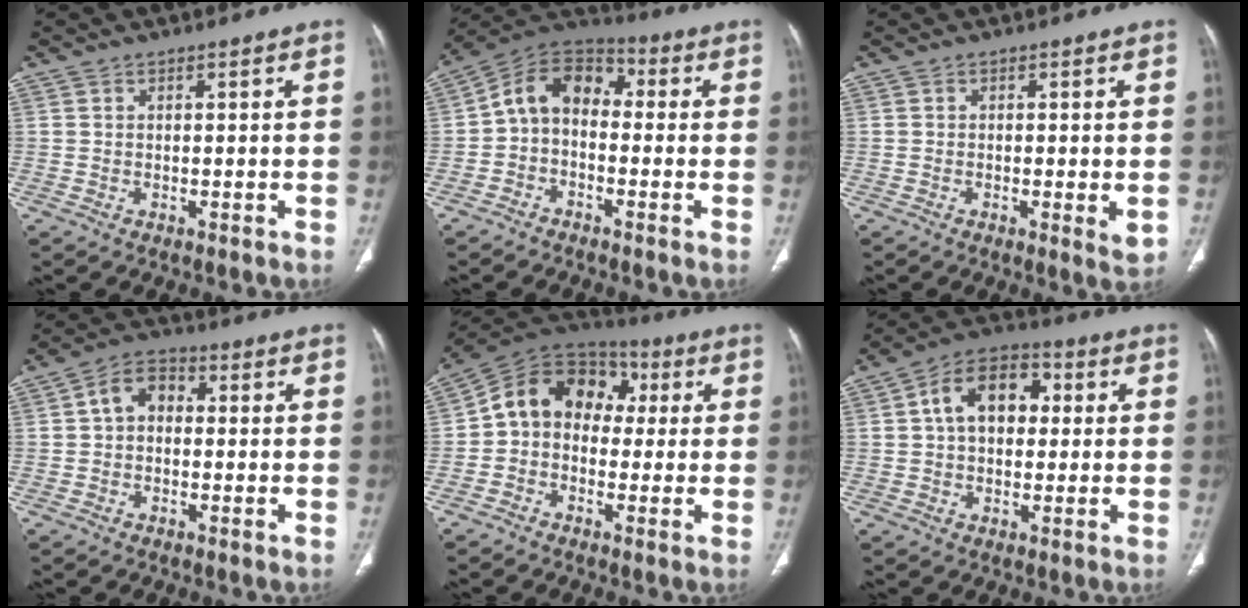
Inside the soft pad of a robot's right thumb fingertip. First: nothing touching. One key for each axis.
{"total": 10.2, "fx": -0.8, "fy": 7.4, "fz": 6.9, "tx": -0.097, "ty": 0.048, "tz": -0.033}
{"total": 3.3, "fx": -0.5, "fy": 0.9, "fz": 3.1, "tx": -0.048, "ty": -0.011, "tz": -0.011}
{"total": 6.4, "fx": 0.3, "fy": 4.8, "fz": 4.2, "tx": -0.056, "ty": 0.020, "tz": -0.007}
{"total": 13.5, "fx": 1.2, "fy": 10.6, "fz": 8.3, "tx": -0.101, "ty": 0.048, "tz": 0.003}
{"total": 12.0, "fx": 1.9, "fy": 8.2, "fz": 8.6, "tx": -0.118, "ty": 0.025, "tz": 0.021}